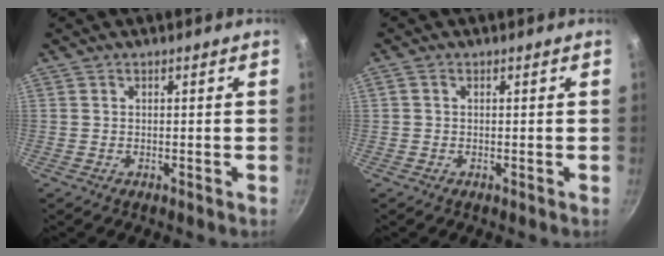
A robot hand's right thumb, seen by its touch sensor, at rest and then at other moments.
{"total": 0.9, "force": [0.1, 0.7, 0.5], "torque": [-0.010, 0.005, 0.002]}